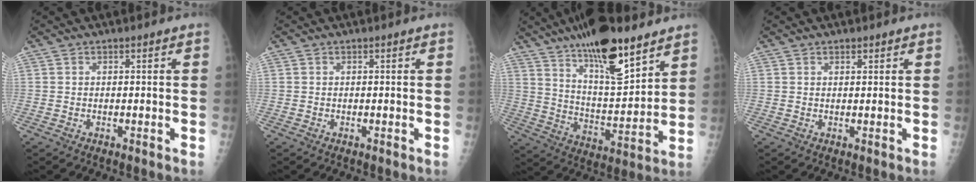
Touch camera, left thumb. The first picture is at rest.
{"total": 0.0}
{"total": 19.3, "force": [13.0, 5.9, 13.0], "torque": [-0.194, -0.070, 0.224]}
{"total": 1.0, "force": [0.7, 0.5, 0.5], "torque": [-0.004, -0.004, 0.010]}